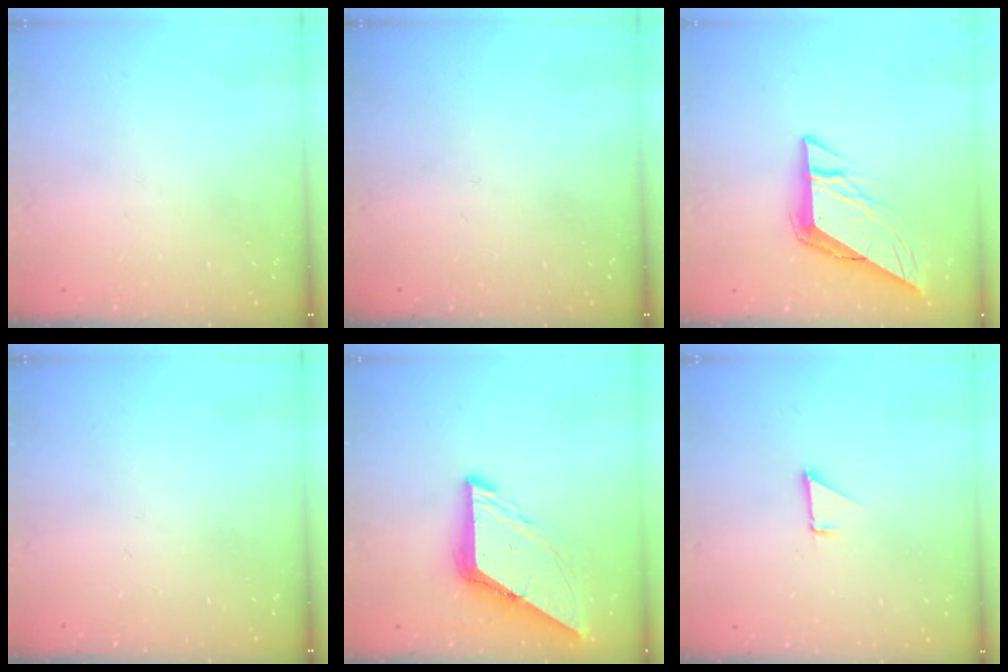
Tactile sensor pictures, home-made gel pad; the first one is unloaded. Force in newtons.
{"total": 0.0}
{"total": 9.8, "press": 9.8, "slide": 0.6}
{"total": 0.0}
{"total": 9.9, "press": 9.9, "slide": 1.1}
{"total": 1.4, "press": 1.3, "slide": 0.1}